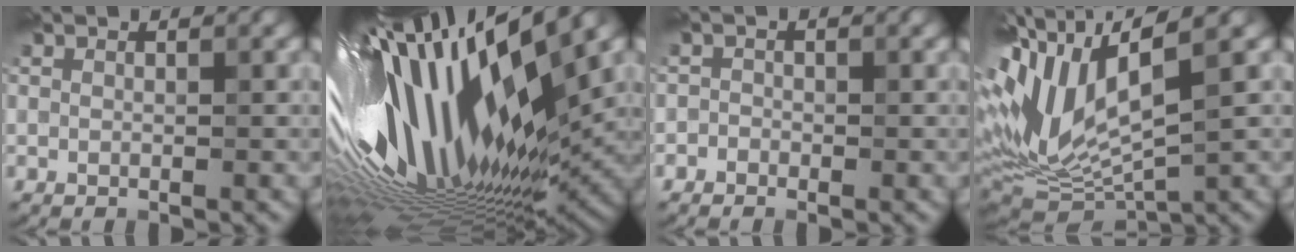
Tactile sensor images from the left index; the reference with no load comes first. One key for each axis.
{"total": 18.7, "fx": 2.0, "fy": 5.4, "fz": 17.8, "tx": -0.309, "ty": -0.010, "tz": 0.030}
{"total": 0.8, "fx": -0.5, "fy": 0.6, "fz": 0.0, "tx": 0.005, "ty": -0.002, "tz": -0.014}
{"total": 11.3, "fx": 1.9, "fy": 4.4, "fz": 10.3, "tx": -0.233, "ty": -0.002, "tz": 0.053}